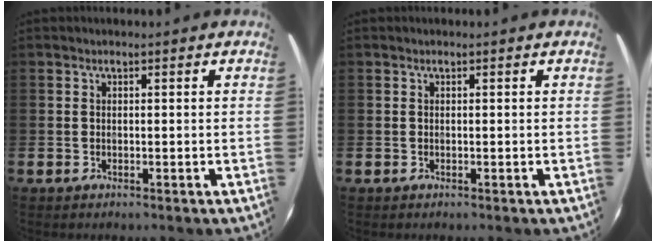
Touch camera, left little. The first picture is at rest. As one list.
[{"total": 0.0}]